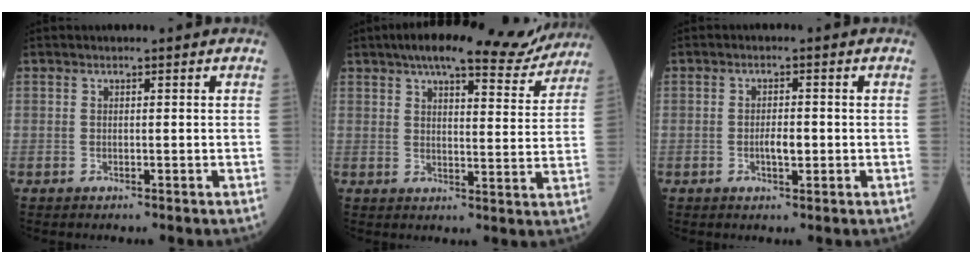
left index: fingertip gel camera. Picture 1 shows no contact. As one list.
[{"total": 17.2, "force": [14.8, 3.8, 7.9], "torque": [-0.102, 0.010, 0.188]}, {"total": 2.6, "force": [-0.6, 0.9, 2.4], "torque": [-0.045, 0.002, -0.008]}]